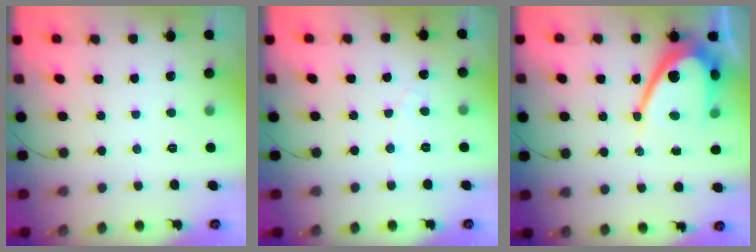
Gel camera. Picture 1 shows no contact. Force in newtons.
{"total": 2.8, "press": 2.8, "slide": 0.2}
{"total": 13.6, "press": 13.6, "slide": 0.9}